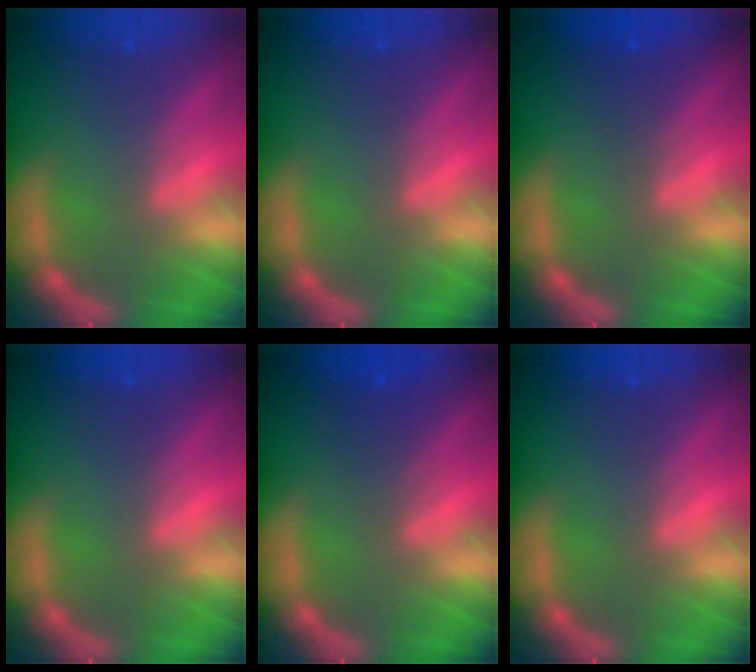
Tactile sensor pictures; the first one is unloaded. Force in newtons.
{"total": 0.0}
{"total": 1.5}
{"total": 0.0}
{"total": 2.0}
{"total": 0.0}